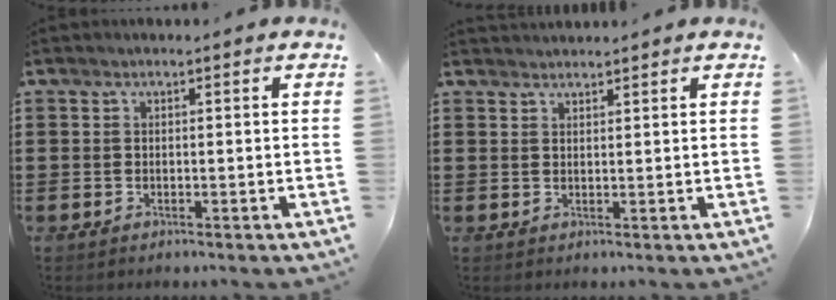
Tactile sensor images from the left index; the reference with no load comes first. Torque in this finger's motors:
{"motor_torque": [0.05, 0.06, 0.19, 0.04]}